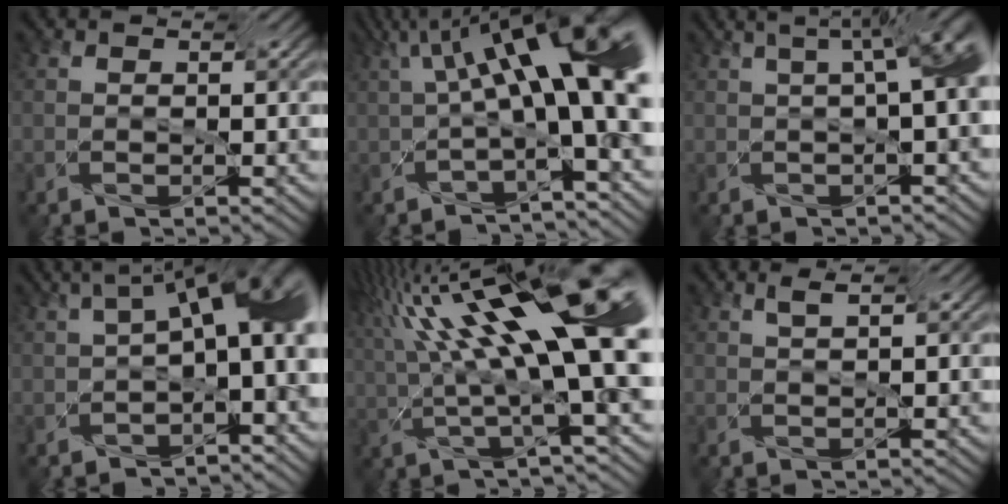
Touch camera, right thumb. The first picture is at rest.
{"total": 11.4, "force": [1.4, 2.9, 11.0], "torque": [-0.162, 0.022, 0.019]}
{"total": 10.6, "force": [2.1, 3.6, 9.8], "torque": [-0.095, 0.061, 0.022]}
{"total": 11.3, "force": [0.2, 4.5, 10.4], "torque": [-0.108, 0.030, -0.023]}
{"total": 16.9, "force": [3.7, 4.0, 16.0], "torque": [-0.263, 0.039, 0.063]}
{"total": 1.9, "force": [1.1, 0.2, 1.6], "torque": [-0.019, 0.002, 0.016]}